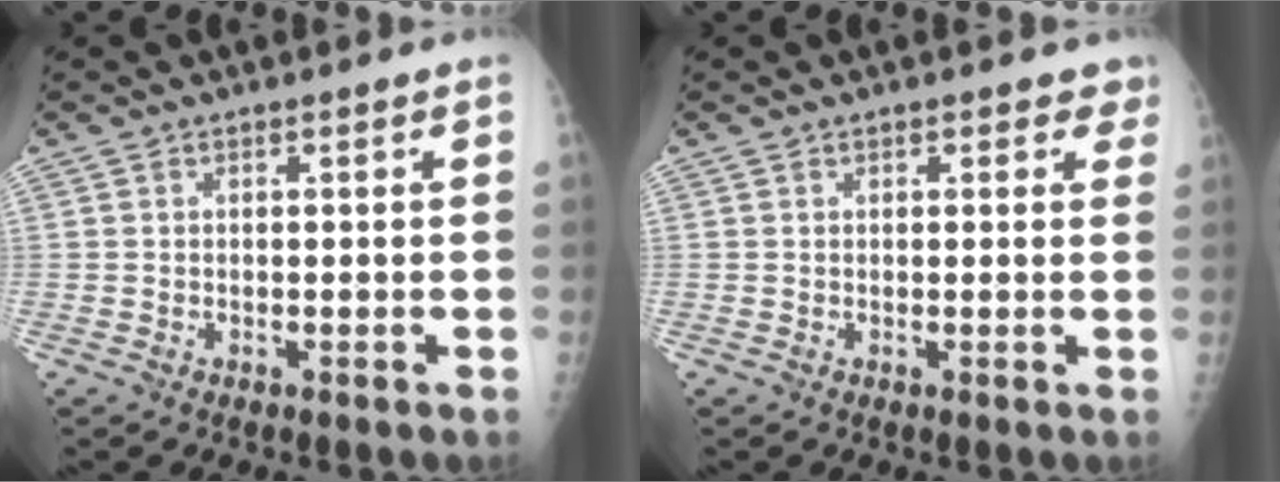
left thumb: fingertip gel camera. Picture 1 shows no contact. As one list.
[{"total": 2.8, "force": [1.7, 1.6, 1.6], "torque": [0.007, -0.003, 0.015]}]